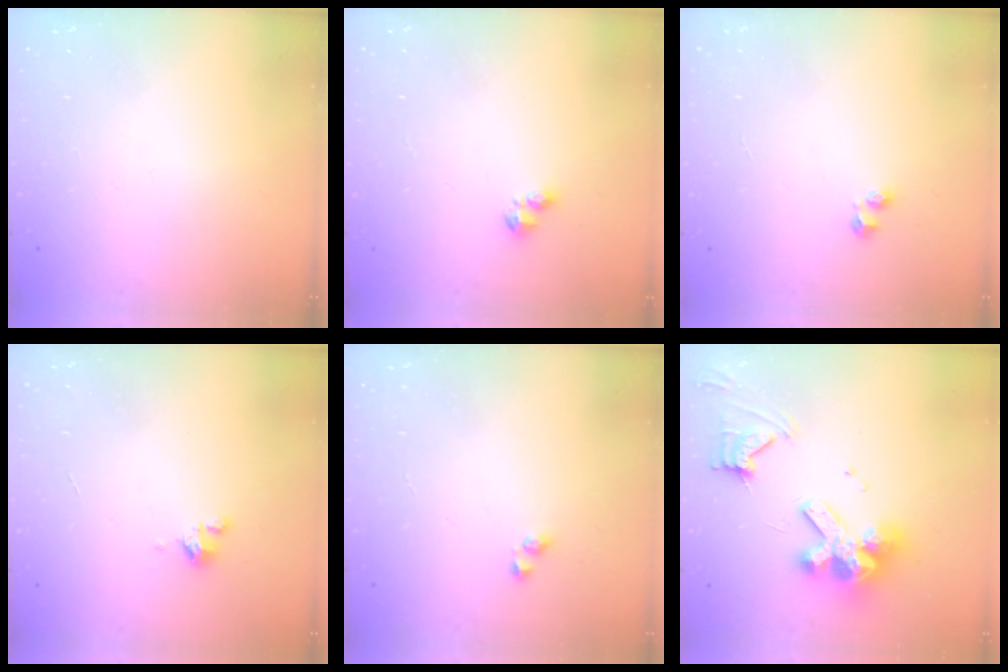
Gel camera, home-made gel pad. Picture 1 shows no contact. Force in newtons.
{"total": 4.0, "press": 3.9, "slide": 0.6}
{"total": 1.7, "press": 1.6, "slide": 0.6}
{"total": 1.8, "press": 1.7, "slide": 0.4}
{"total": 2.4, "press": 2.0, "slide": 1.3}
{"total": 15.7, "press": 15.6, "slide": 1.7}